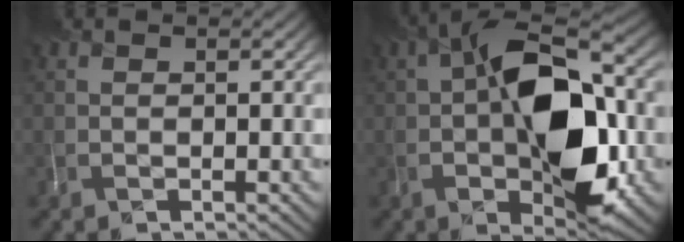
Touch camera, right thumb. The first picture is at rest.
{"total": 14.0, "force": [-1.8, 7.1, 12.0], "torque": [-0.195, 0.004, -0.031]}